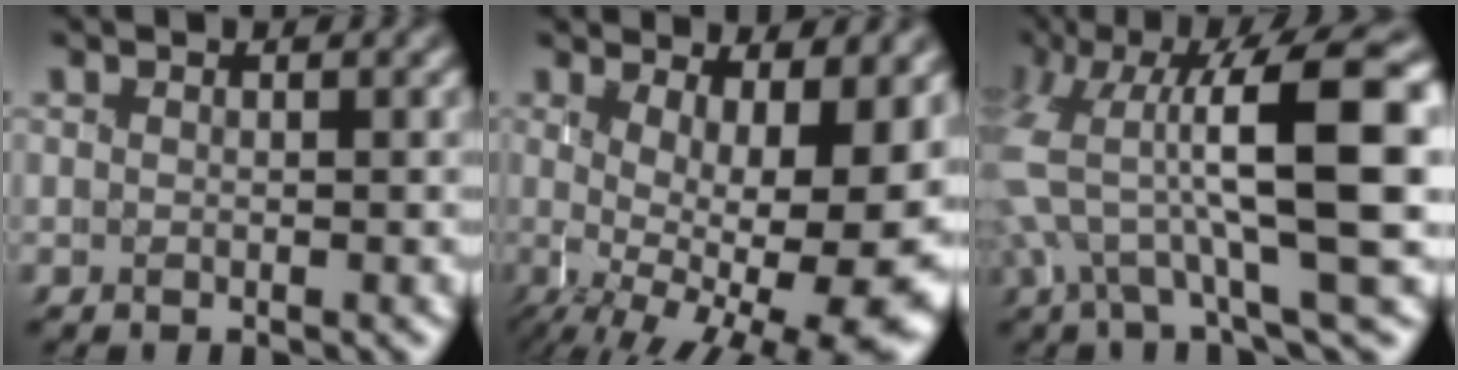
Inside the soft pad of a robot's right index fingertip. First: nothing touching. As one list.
[{"total": 10.8, "force": [-0.9, 4.4, 9.8], "torque": [-0.129, -0.039, 0.013]}, {"total": 12.0, "force": [2.4, 4.6, 10.8], "torque": [-0.173, 0.007, 0.036]}]